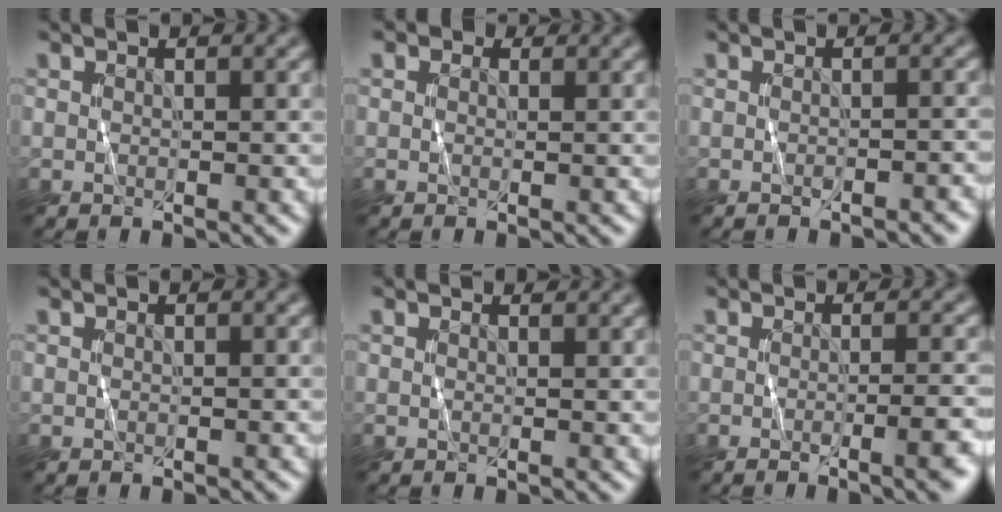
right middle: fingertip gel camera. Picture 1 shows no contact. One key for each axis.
{"total": 1.1, "fx": 0.6, "fy": 0.8, "fz": 0.5, "tx": -0.006, "ty": -0.002, "tz": 0.004}
{"total": 2.1, "fx": -1.2, "fy": 0.4, "fz": 1.6, "tx": -0.016, "ty": 0.001, "tz": -0.018}
{"total": 0.0}
{"total": 1.0, "fx": 0.9, "fy": 0.2, "fz": 0.3, "tx": -0.003, "ty": -0.002, "tz": 0.015}
{"total": 5.0, "fx": -1.5, "fy": 1.6, "fz": 4.5, "tx": -0.042, "ty": -0.007, "tz": -0.014}